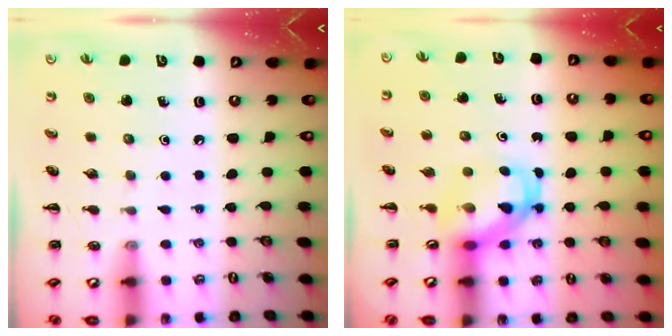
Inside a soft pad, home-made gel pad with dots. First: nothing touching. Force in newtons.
{"total": 5.2, "press": 5.1, "slide": 0.8}